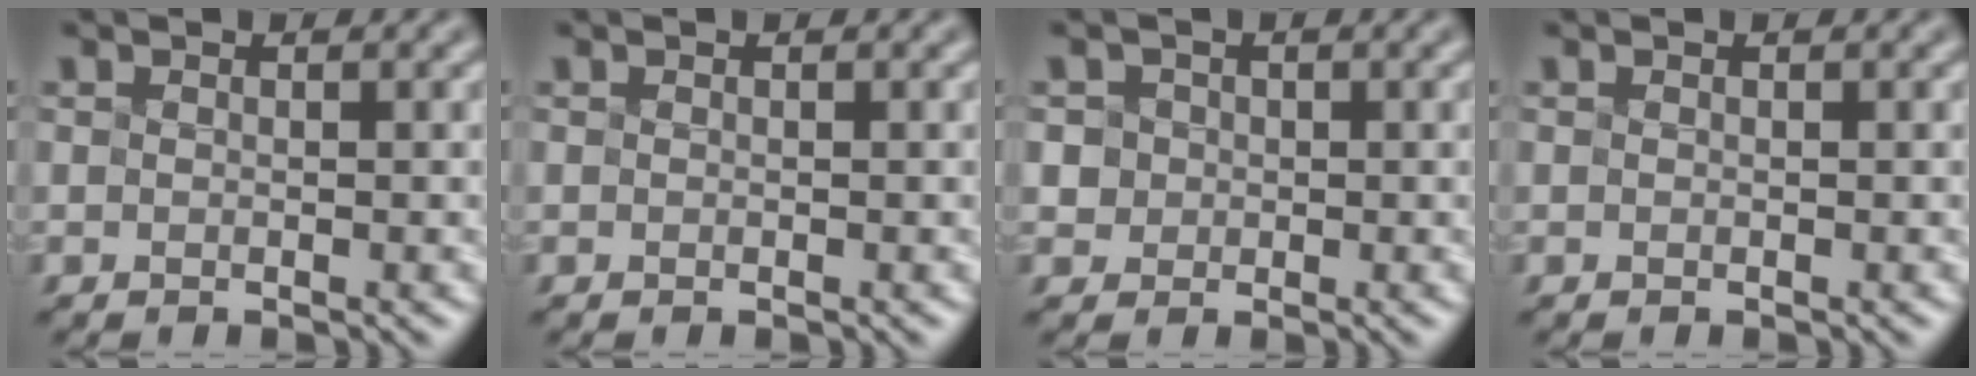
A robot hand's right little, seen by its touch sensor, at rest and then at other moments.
{"total": 0.0}
{"total": 2.6, "force": [0.7, 2.3, 0.8], "torque": [-0.002, 0.012, 0.009]}
{"total": 0.0}